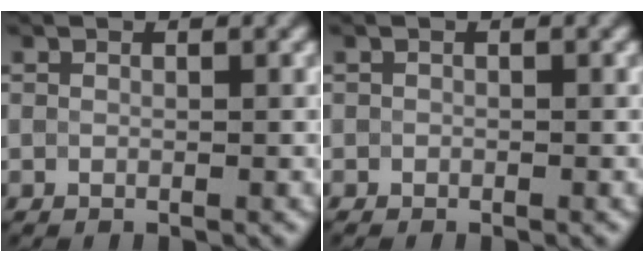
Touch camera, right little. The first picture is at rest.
{"total": 1.0, "force": [-0.8, 0.1, -0.6], "torque": [0.008, -0.006, -0.002]}